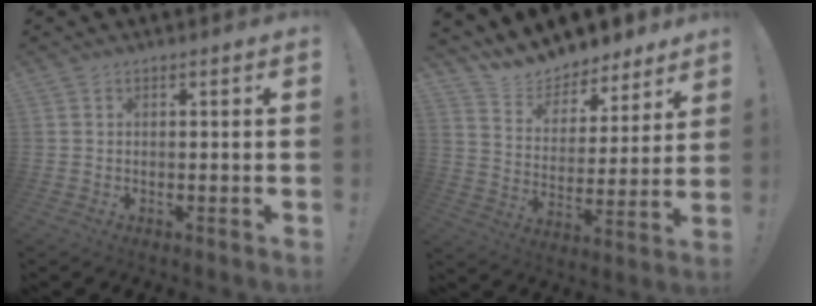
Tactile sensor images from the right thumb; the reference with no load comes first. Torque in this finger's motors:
{"motor_torque": [-0.79, 1.52, 0.13, 0.17, 0.00]}